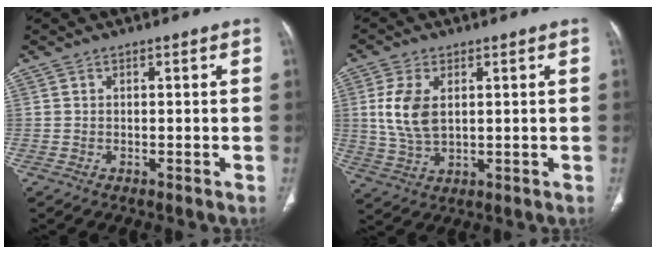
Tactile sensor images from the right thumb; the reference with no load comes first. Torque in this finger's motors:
{"motor_torque": [1.13, 0.85, 0.71, -0.82, 0.20]}